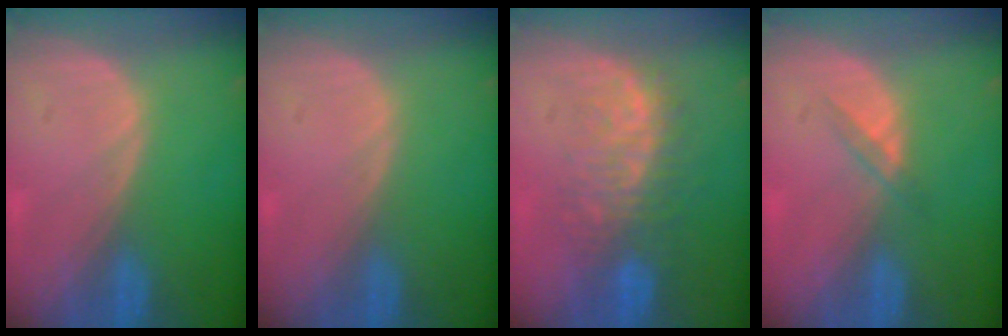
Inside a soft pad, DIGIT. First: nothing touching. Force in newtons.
{"total": 0.0}
{"total": 8.1, "press": 7.8, "slide": 2.2}
{"total": 1.9, "press": 1.7, "slide": 1.0}